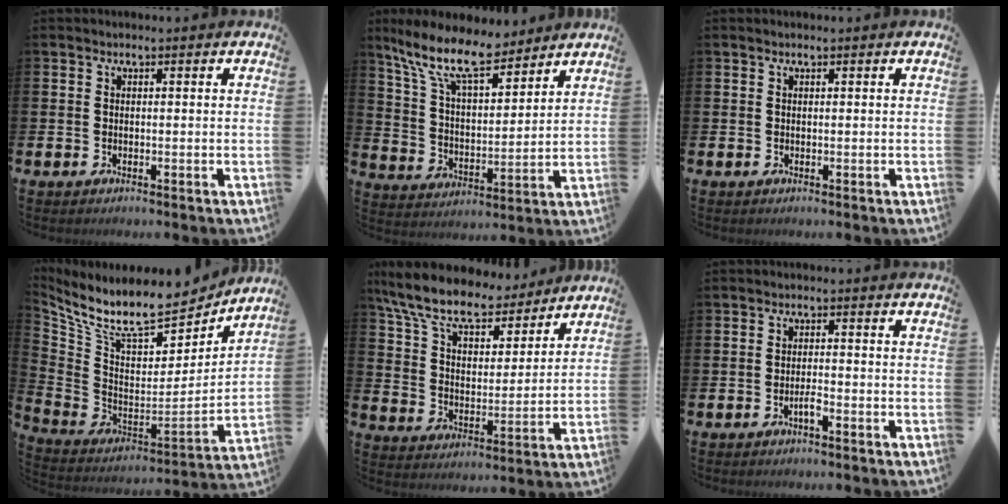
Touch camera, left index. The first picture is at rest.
{"total": 11.6, "force": [9.3, 4.0, 5.6], "torque": [-0.138, -0.044, 0.167]}
{"total": 0.0}
{"total": 10.5, "force": [8.8, 3.2, 4.9], "torque": [-0.124, -0.064, 0.151]}
{"total": 10.4, "force": [9.1, 3.1, 3.8], "torque": [-0.117, -0.055, 0.163]}
{"total": 1.6, "force": [-0.9, 0.2, 1.3], "torque": [-0.026, -0.001, -0.016]}